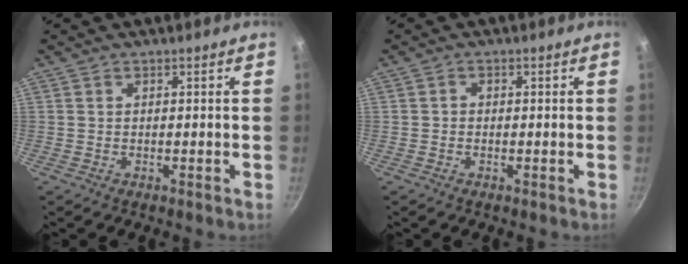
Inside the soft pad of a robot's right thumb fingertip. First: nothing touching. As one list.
[{"total": 0.7, "force": [-0.3, 0.6, 0.3], "torque": [-0.004, 0.003, -0.006]}]